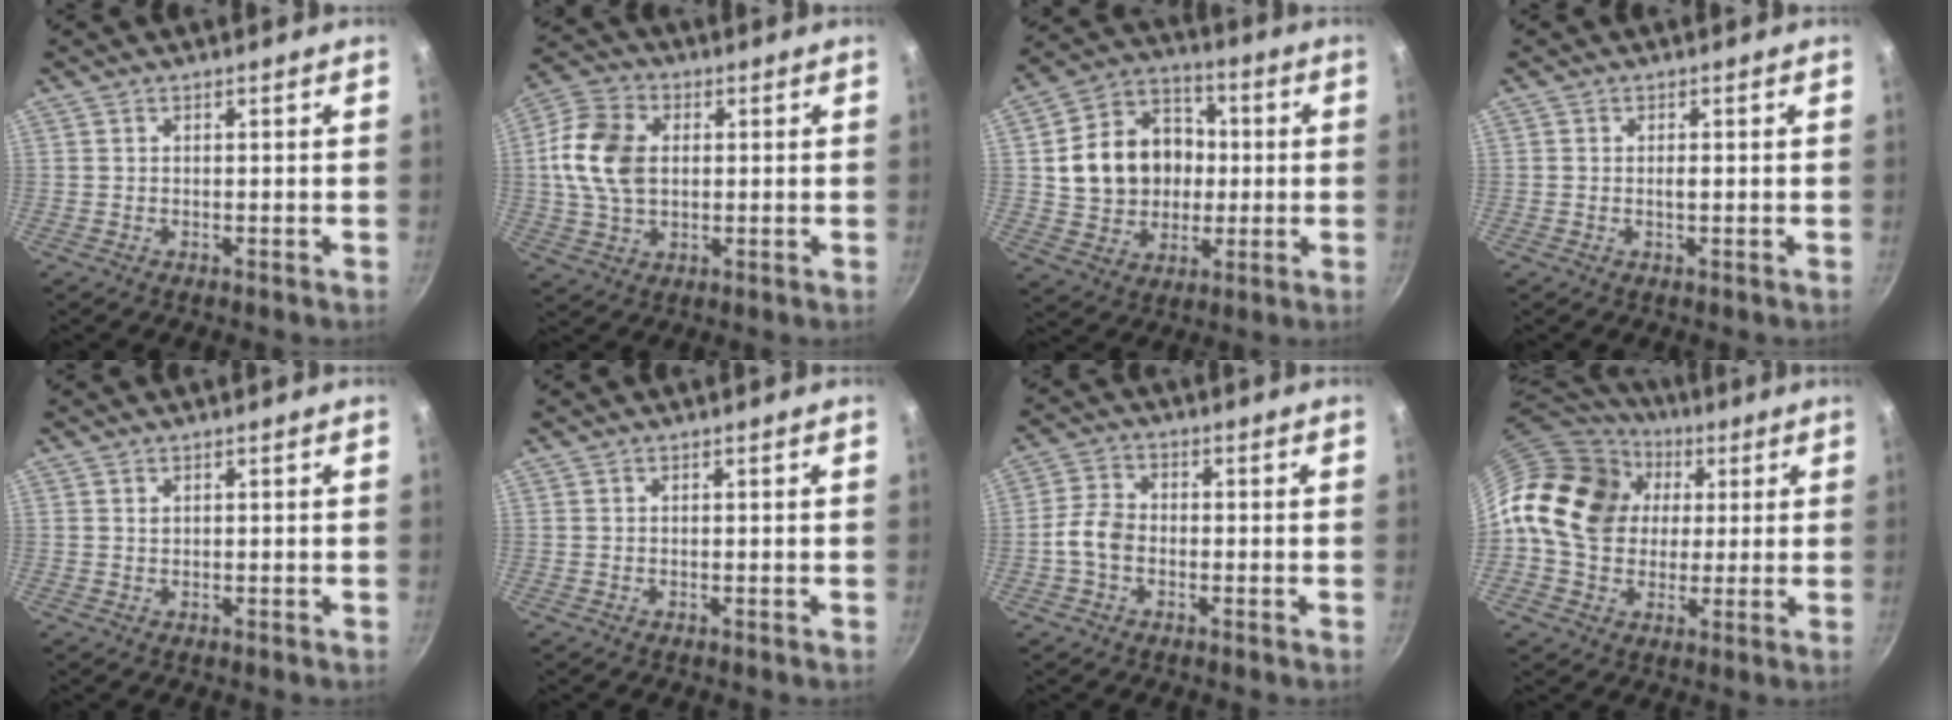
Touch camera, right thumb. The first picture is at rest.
{"total": 12.7, "force": [1.3, 8.8, 9.0], "torque": [-0.158, 0.011, 0.015]}
{"total": 17.1, "force": [0.8, 14.3, 9.4], "torque": [-0.130, 0.030, 0.017]}
{"total": 0.9, "force": [0.0, 0.4, 0.9], "torque": [-0.015, 0.001, -0.002]}
{"total": 0.5, "force": [0.3, 0.4, 0.2], "torque": [-0.002, -0.001, 0.006]}
{"total": 0.0}
{"total": 5.3, "force": [-1.5, 3.8, 3.3], "torque": [-0.060, 0.022, -0.040]}
{"total": 20.7, "force": [3.4, 16.4, 12.2], "torque": [-0.193, 0.029, 0.050]}